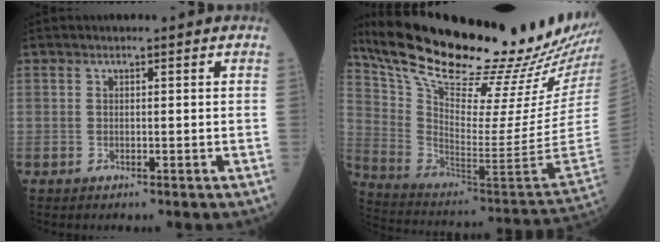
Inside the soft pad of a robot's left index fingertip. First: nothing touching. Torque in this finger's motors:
{"motor_torque": [0.75, -1.39, 0.35, 0.04]}